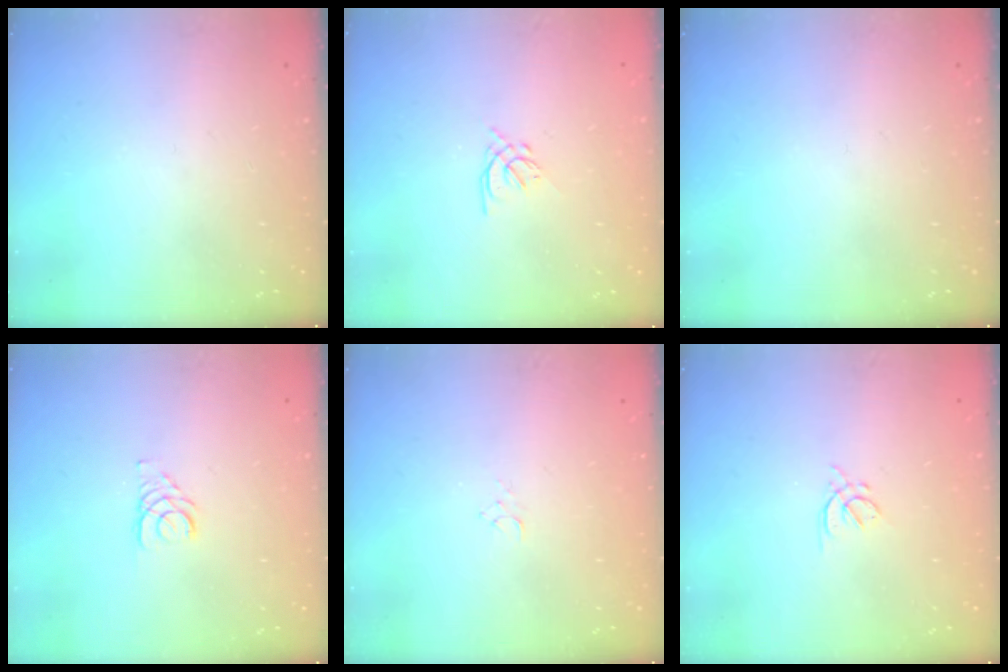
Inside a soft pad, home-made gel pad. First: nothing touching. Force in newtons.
{"total": 1.3, "press": 1.1, "slide": 0.6}
{"total": 0.0}
{"total": 2.9, "press": 2.9, "slide": 0.3}
{"total": 2.9, "press": 2.9, "slide": 0.3}
{"total": 2.5, "press": 2.4, "slide": 0.6}